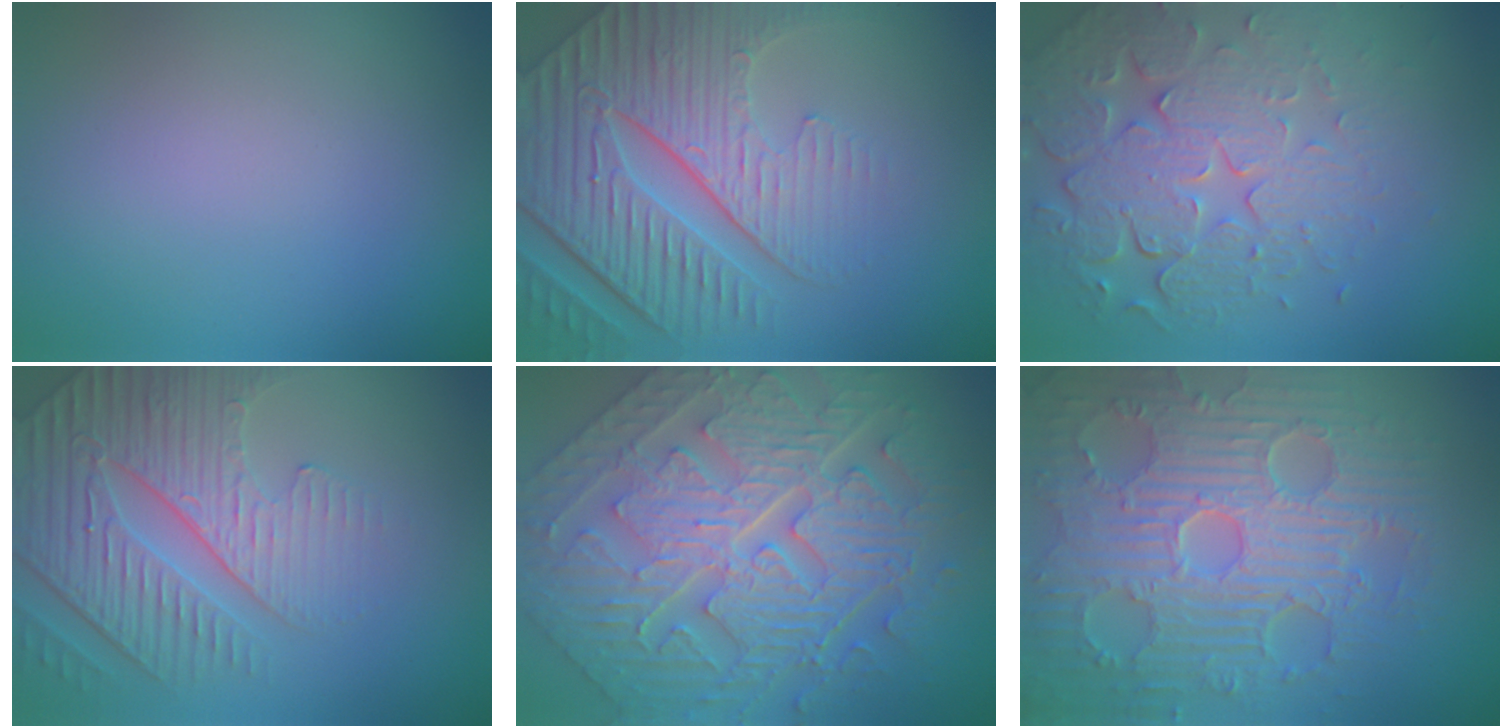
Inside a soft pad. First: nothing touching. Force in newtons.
{"total": 8.6, "press": 6.4, "slide": 5.7}
{"total": 7.6, "press": 5.5, "slide": 5.3}
{"total": 5.1, "press": 4.7, "slide": 1.9}
{"total": 10.9, "press": 7.7, "slide": 7.8}
{"total": 9.4, "press": 6.9, "slide": 6.4}